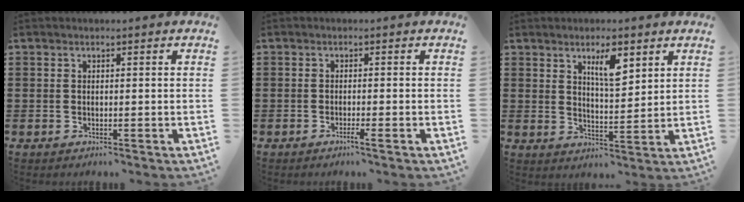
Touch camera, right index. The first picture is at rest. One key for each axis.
{"total": 1.5, "fx": -1.0, "fy": -0.1, "fz": 1.2, "tx": -0.020, "ty": -0.006, "tz": -0.017}
{"total": 5.4, "fx": 3.1, "fy": 1.6, "fz": 4.1, "tx": -0.072, "ty": 0.001, "tz": 0.049}